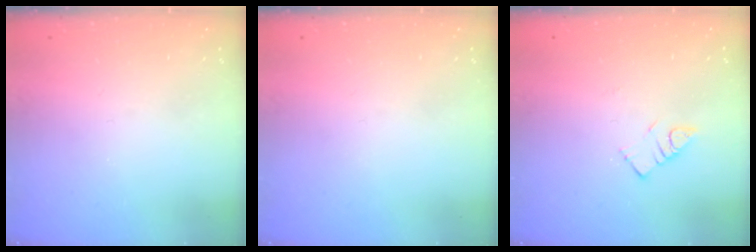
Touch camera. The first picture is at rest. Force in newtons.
{"total": 0.0}
{"total": 3.8, "press": 3.7, "slide": 0.5}